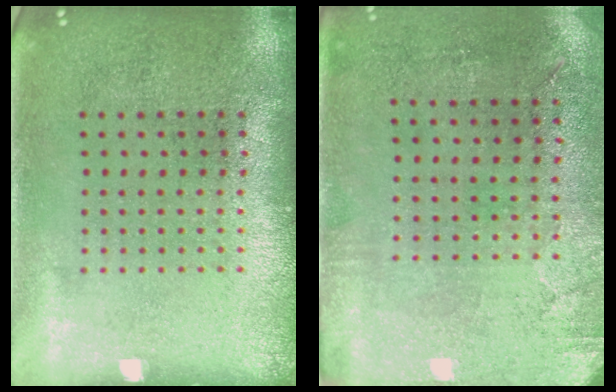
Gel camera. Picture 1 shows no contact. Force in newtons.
{"total": 2.9, "press": 2.4, "slide": 1.7}